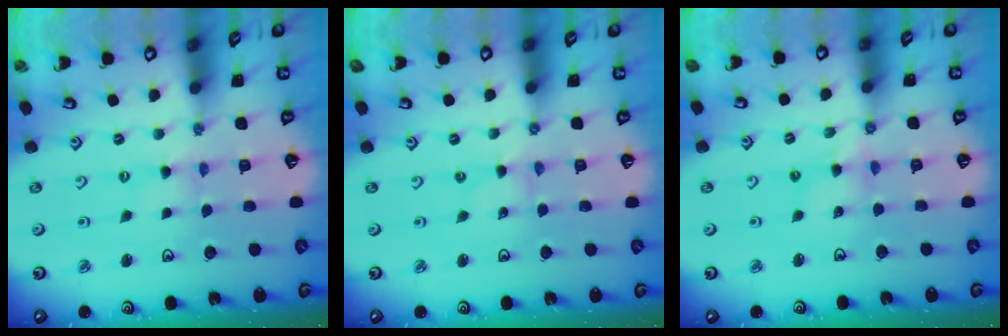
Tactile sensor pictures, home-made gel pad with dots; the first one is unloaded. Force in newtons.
{"total": 0.0}
{"total": 4.0, "press": 4.0, "slide": 0.3}